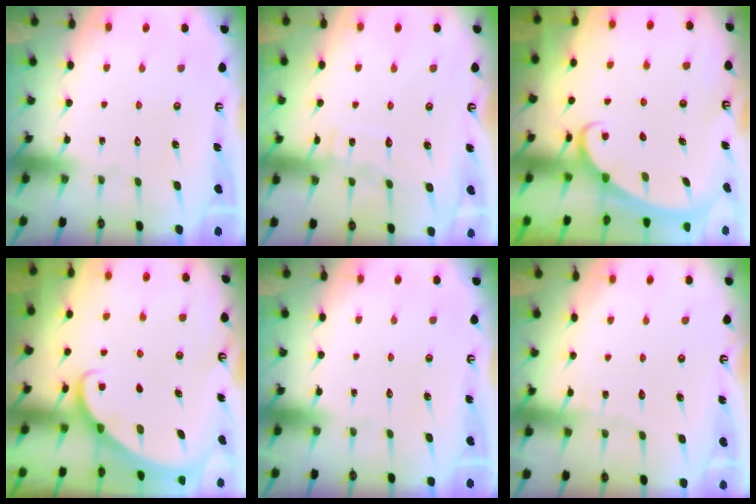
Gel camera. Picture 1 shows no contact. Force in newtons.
{"total": 7.4, "press": 7.3, "slide": 0.6}
{"total": 2.4, "press": 2.3, "slide": 0.3}
{"total": 1.8, "press": 1.8, "slide": 0.2}
{"total": 0.0}
{"total": 2.4, "press": 2.4, "slide": 0.3}